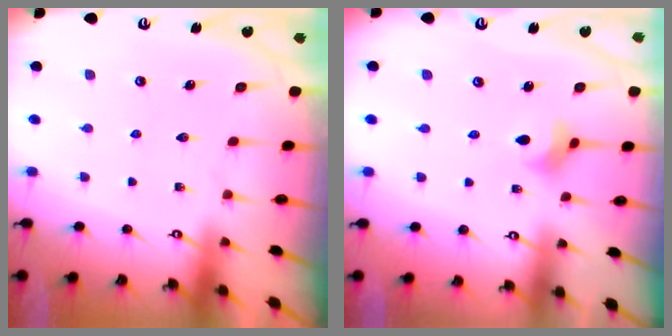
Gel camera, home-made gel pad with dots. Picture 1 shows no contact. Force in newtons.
{"total": 2.5, "press": 2.4, "slide": 0.5}